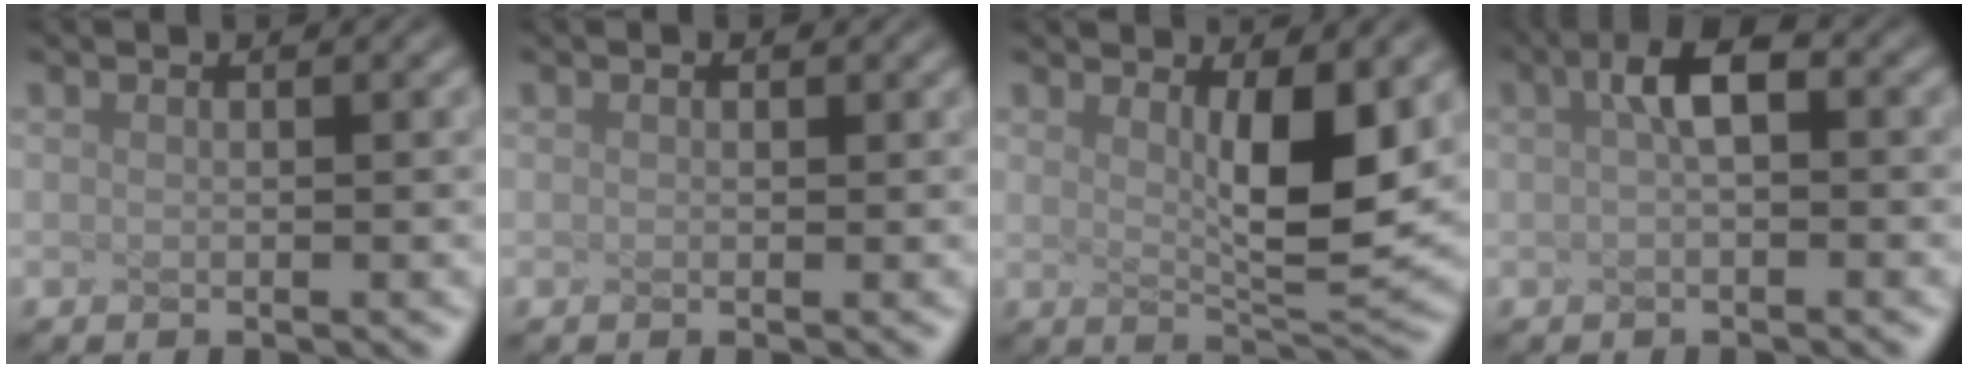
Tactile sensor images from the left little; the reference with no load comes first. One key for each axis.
{"total": 0.0}
{"total": 4.7, "fx": 0.5, "fy": 0.2, "fz": 4.6, "tx": -0.100, "ty": -0.027, "tz": 0.054}
{"total": 1.8, "fx": -0.8, "fy": -0.2, "fz": 1.6, "tx": -0.056, "ty": 0.003, "tz": 0.024}